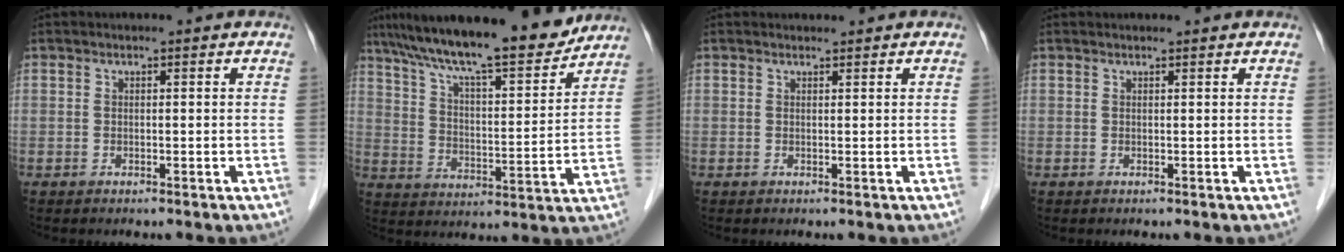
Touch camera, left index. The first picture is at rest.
{"total": 18.8, "force": [16.2, 2.1, 9.3], "torque": [-0.156, 0.008, 0.253]}
{"total": 0.6, "force": [0.6, 0.0, -0.1], "torque": [-0.007, 0.000, 0.011]}
{"total": 1.6, "force": [1.6, 0.1, 0.2], "torque": [-0.008, 0.014, 0.019]}